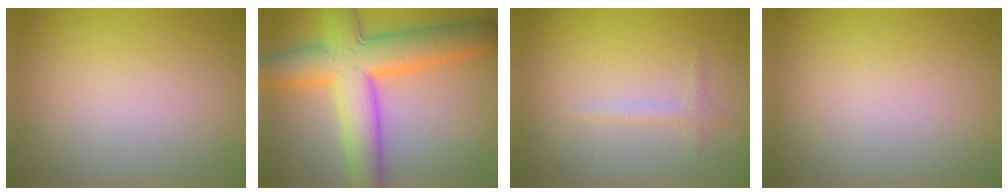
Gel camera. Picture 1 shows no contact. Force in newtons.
{"total": 9.4, "press": 9.4, "slide": 0.3}
{"total": 1.0, "press": 1.0, "slide": 0.0}
{"total": 0.0}